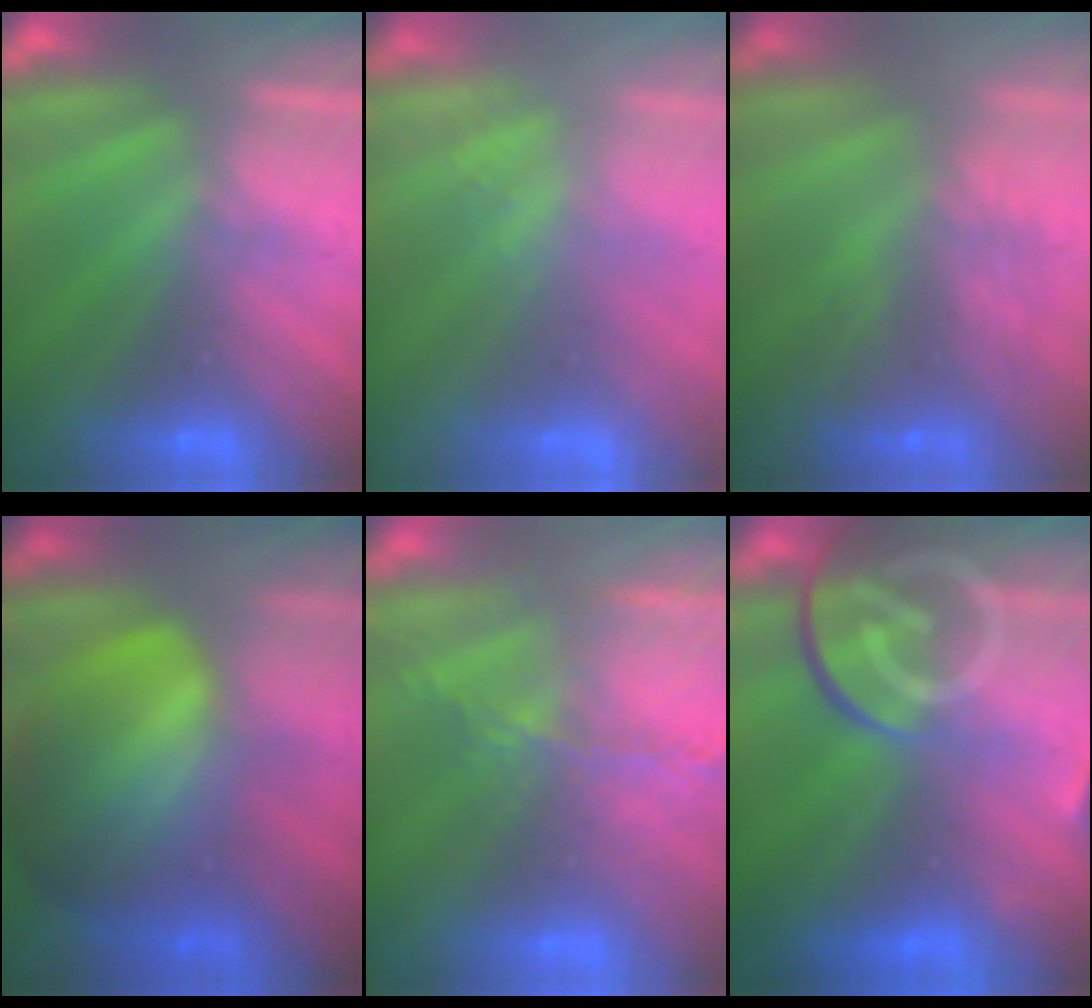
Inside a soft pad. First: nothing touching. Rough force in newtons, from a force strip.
{"total": 2.0}
{"total": 3.1}
{"total": 8.7}
{"total": 7.4}
{"total": 7.7}